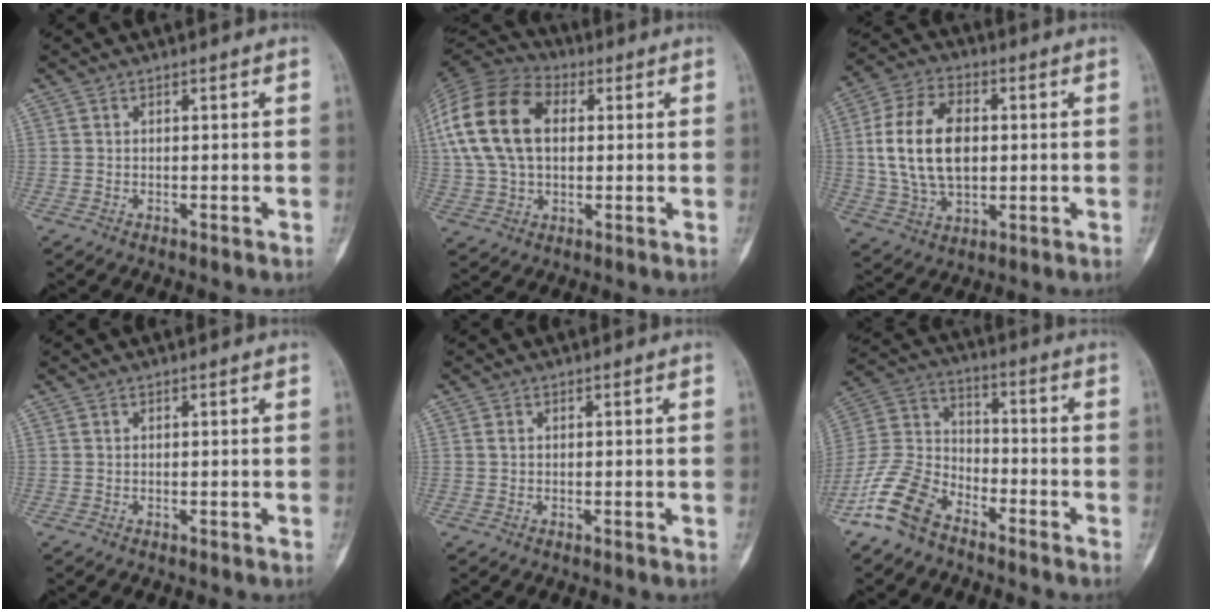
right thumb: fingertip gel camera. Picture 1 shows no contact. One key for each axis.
{"total": 18.6, "fx": 3.3, "fy": 12.2, "fz": 13.7, "tx": -0.265, "ty": 0.020, "tz": 0.055}
{"total": 16.2, "fx": 1.4, "fy": 10.2, "fz": 12.5, "tx": -0.220, "ty": 0.007, "tz": 0.028}
{"total": 0.0}
{"total": 0.7, "fx": 0.3, "fy": 0.5, "fz": 0.4, "tx": -0.007, "ty": 0.002, "tz": 0.007}
{"total": 12.7, "fx": -8.9, "fy": 6.7, "fz": 6.1, "tx": -0.122, "ty": 0.053, "tz": -0.187}